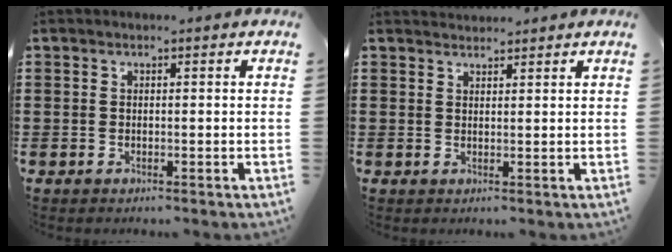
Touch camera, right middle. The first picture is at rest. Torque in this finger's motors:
{"motor_torque": [-0.49, -0.64, -0.08, -0.03]}